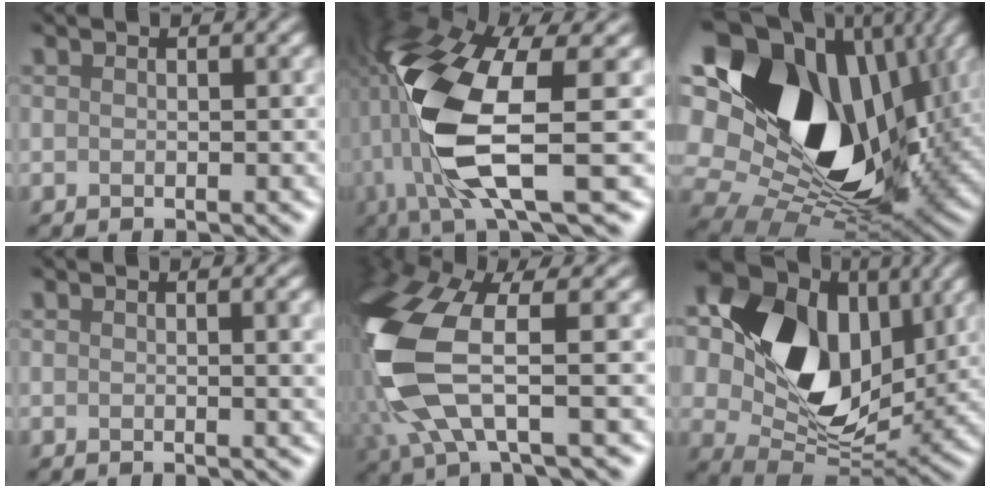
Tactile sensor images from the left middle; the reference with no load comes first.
{"total": 9.8, "force": [0.3, 3.2, 9.2], "torque": [-0.228, -0.020, 0.017]}
{"total": 19.1, "force": [5.2, 13.8, 12.1], "torque": [-0.255, 0.012, 0.104]}
{"total": 2.6, "force": [0.5, 1.1, 2.3], "torque": [-0.013, 0.008, -0.008]}
{"total": 9.0, "force": [-1.0, 3.5, 8.2], "torque": [-0.218, -0.009, -0.019]}
{"total": 11.4, "force": [3.0, 8.6, 6.9], "torque": [-0.124, -0.012, 0.053]}